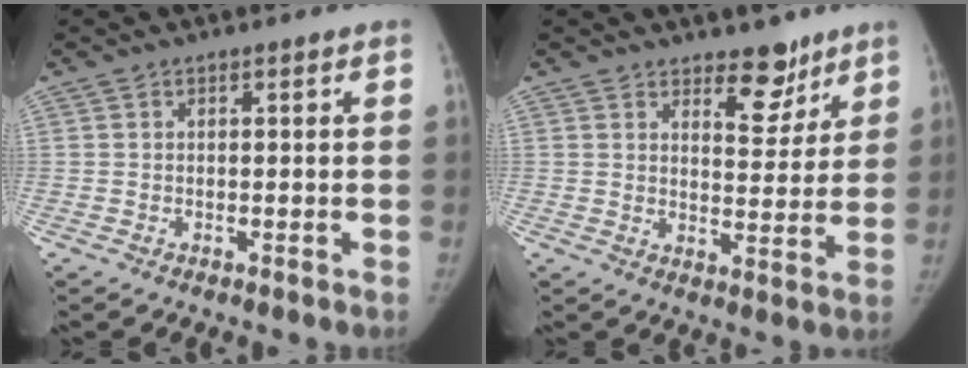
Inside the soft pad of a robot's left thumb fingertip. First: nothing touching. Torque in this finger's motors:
{"motor_torque": [0.17, -0.18, 0.47, -0.64, 0.11]}